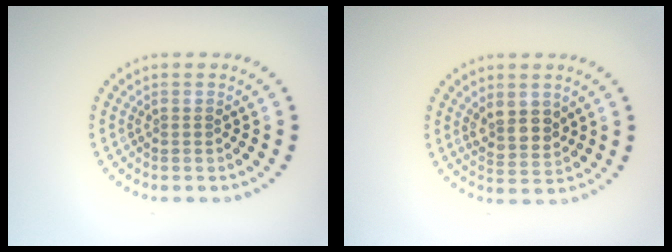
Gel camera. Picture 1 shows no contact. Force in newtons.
{"total": 3.0, "press": 2.7, "slide": 1.3}